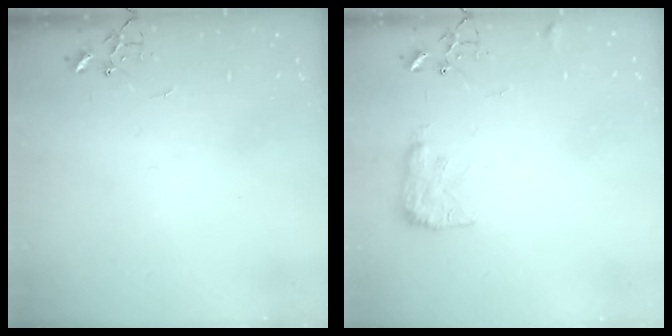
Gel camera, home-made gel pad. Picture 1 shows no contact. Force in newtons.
{"total": 9.2, "press": 9.2, "slide": 0.3}